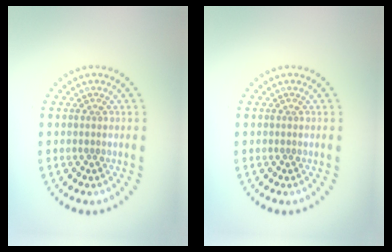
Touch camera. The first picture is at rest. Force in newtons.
{"total": 0.0}